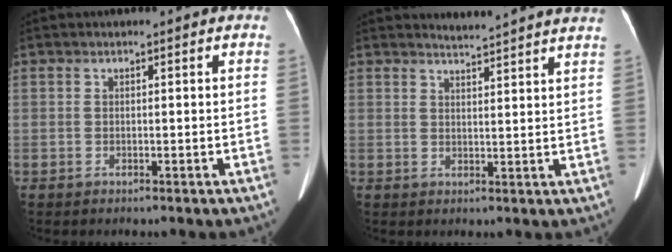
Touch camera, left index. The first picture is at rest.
{"total": 8.9, "force": [8.7, -0.9, 1.8], "torque": [-0.028, -0.016, 0.092]}